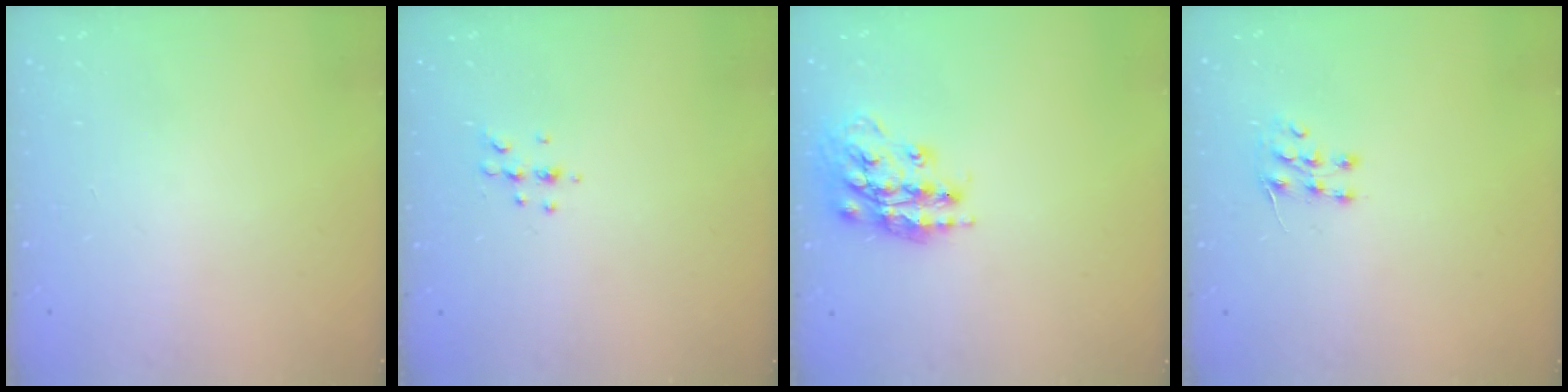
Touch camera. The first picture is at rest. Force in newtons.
{"total": 5.3, "press": 5.1, "slide": 1.5}
{"total": 16.8, "press": 16.7, "slide": 1.5}
{"total": 6.7, "press": 6.5, "slide": 1.4}